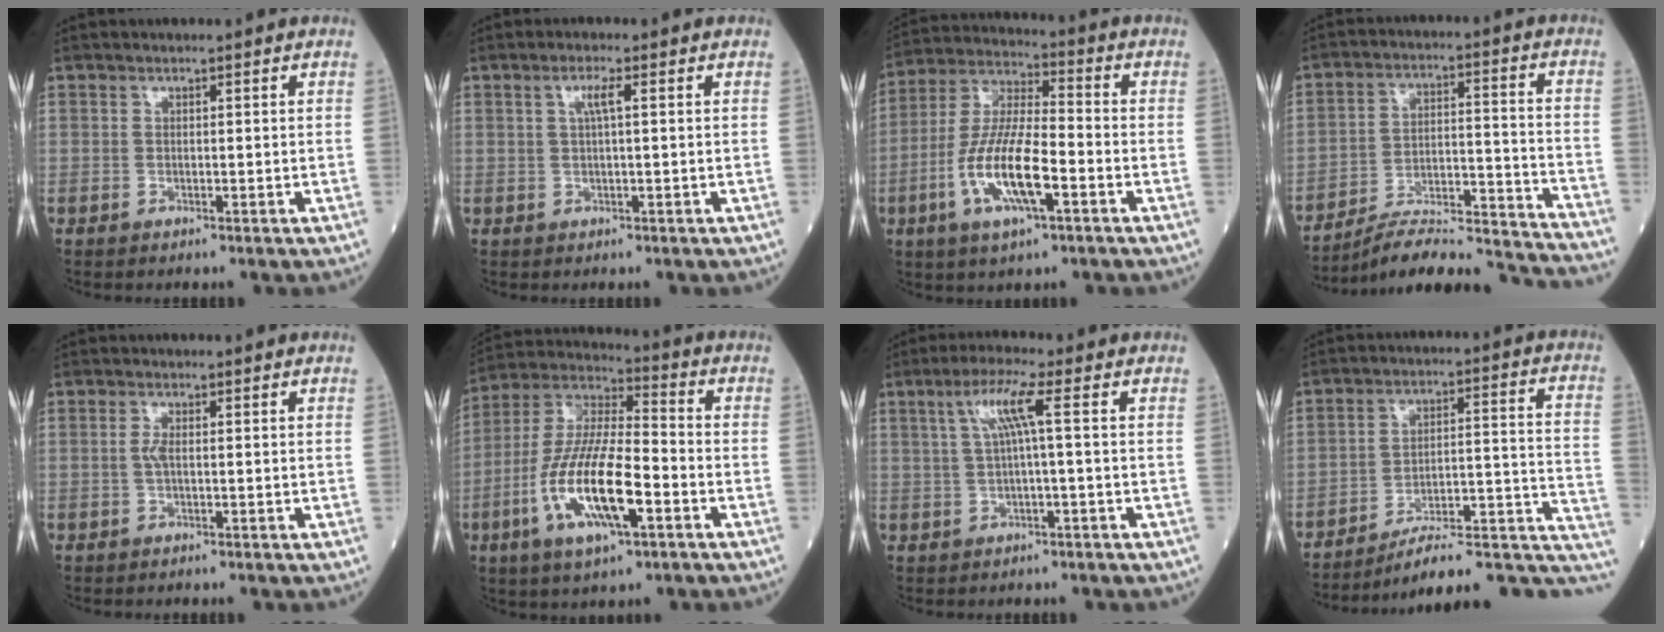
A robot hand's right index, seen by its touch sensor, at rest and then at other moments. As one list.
[{"total": 2.3, "force": [0.6, 0.0, 2.2], "torque": [-0.045, 0.005, 0.013]}, {"total": 13.1, "force": [-4.4, 2.9, 12.0], "torque": [-0.249, -0.002, -0.080]}, {"total": 21.5, "force": [-20.5, -0.3, 6.5], "torque": [-0.075, 0.009, -0.295]}, {"total": 1.3, "force": [-0.1, 0.1, 1.3], "torque": [-0.030, 0.000, -0.001]}, {"total": 16.4, "force": [-5.3, 3.9, 15.0], "torque": [-0.311, -0.008, -0.095]}, {"total": 5.2, "force": [1.1, -0.6, 5.1], "torque": [-0.102, 0.016, 0.029]}, {"total": 16.6, "force": [-12.8, 4.4, 9.7], "torque": [-0.068, 0.069, -0.170]}]